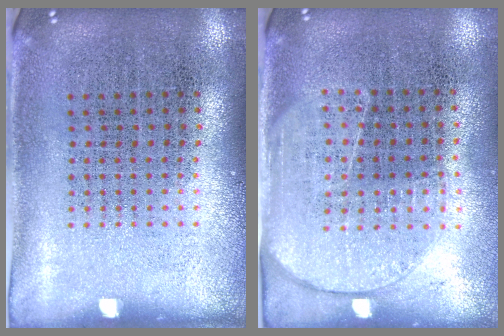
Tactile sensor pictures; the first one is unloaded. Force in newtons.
{"total": 1.9, "press": 1.5, "slide": 1.1}